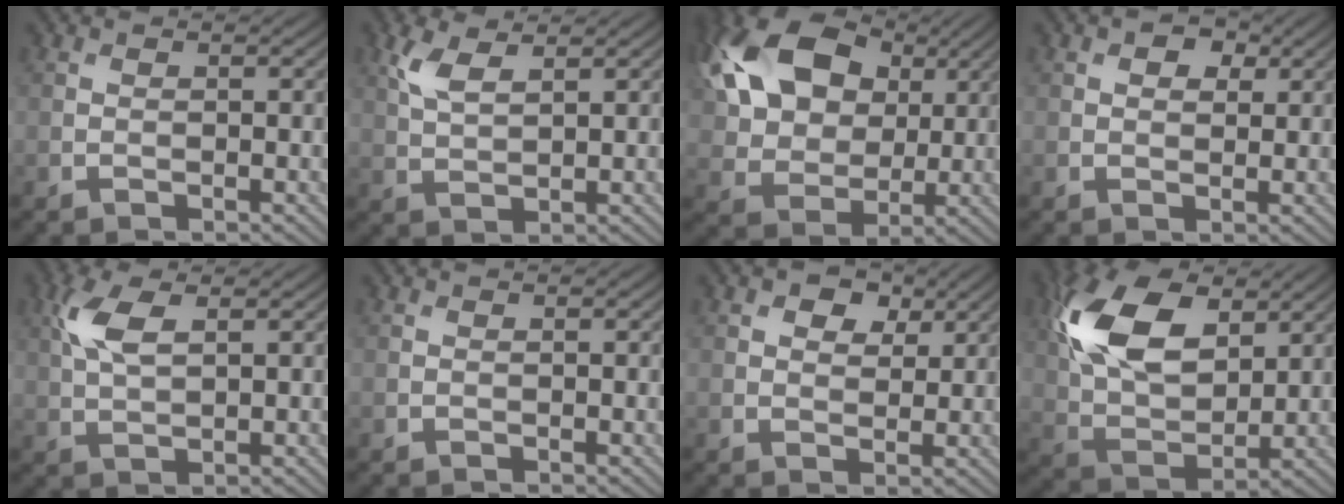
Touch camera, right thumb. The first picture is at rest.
{"total": 4.1, "force": [2.3, 1.6, 3.0], "torque": [-0.078, 0.004, 0.050]}
{"total": 17.4, "force": [6.3, 11.8, 11.2], "torque": [-0.245, 0.037, 0.105]}
{"total": 3.0, "force": [1.5, 1.8, 1.9], "torque": [-0.029, -0.003, 0.028]}
{"total": 5.2, "force": [2.0, 2.3, 4.3], "torque": [-0.108, 0.007, 0.039]}
{"total": 0.0}
{"total": 4.3, "force": [2.5, 2.6, 2.5], "torque": [-0.040, -0.003, 0.041]}
{"total": 14.0, "force": [5.5, 8.0, 10.1], "torque": [-0.230, 0.019, 0.103]}